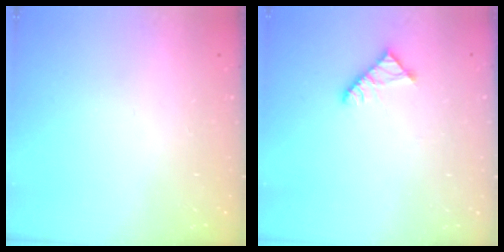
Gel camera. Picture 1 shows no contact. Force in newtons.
{"total": 4.4, "press": 4.4, "slide": 0.6}